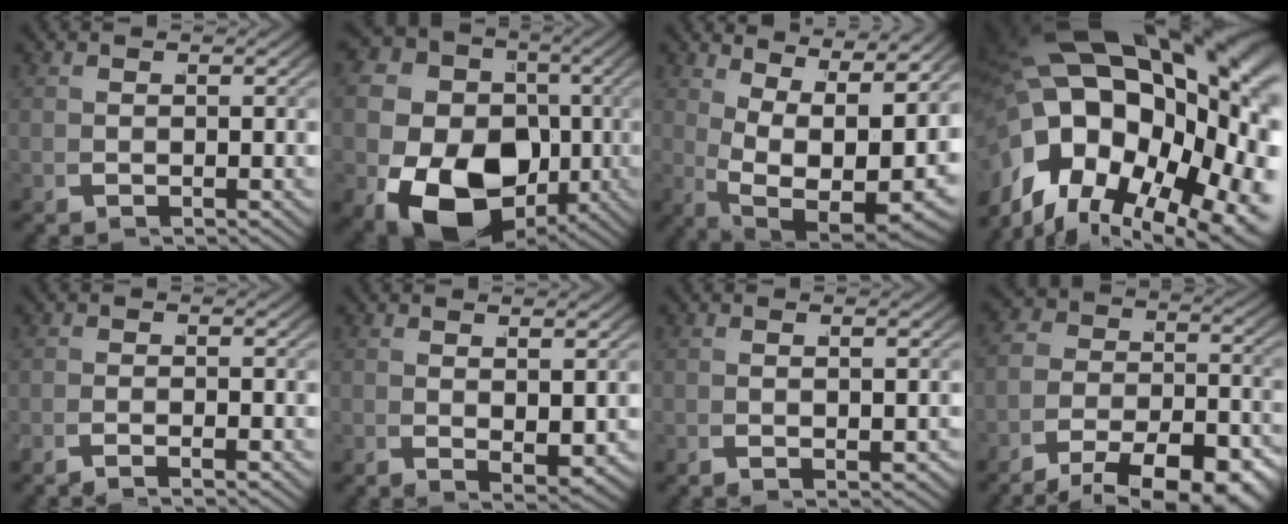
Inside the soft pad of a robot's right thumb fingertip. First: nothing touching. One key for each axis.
{"total": 18.9, "fx": -2.5, "fy": 14.5, "fz": 11.8, "tx": -0.247, "ty": -0.081, "tz": -0.021}
{"total": 13.4, "fx": 0.4, "fy": 8.1, "fz": 10.6, "tx": -0.207, "ty": -0.057, "tz": 0.039}
{"total": 21.8, "fx": 1.3, "fy": 14.0, "fz": 16.7, "tx": -0.287, "ty": -0.045, "tz": 0.028}
{"total": 1.0, "fx": -1.0, "fy": 0.0, "fz": 0.0, "tx": 0.013, "ty": 0.006, "tz": -0.030}
{"total": 2.0, "fx": 0.4, "fy": 0.7, "fz": 1.9, "tx": -0.031, "ty": -0.002, "tz": 0.012}
{"total": 1.2, "fx": -0.6, "fy": 0.4, "fz": 0.9, "tx": -0.013, "ty": 0.008, "tz": -0.014}
{"total": 8.4, "fx": -5.4, "fy": 4.5, "fz": 4.6, "tx": -0.036, "ty": -0.028, "tz": -0.087}